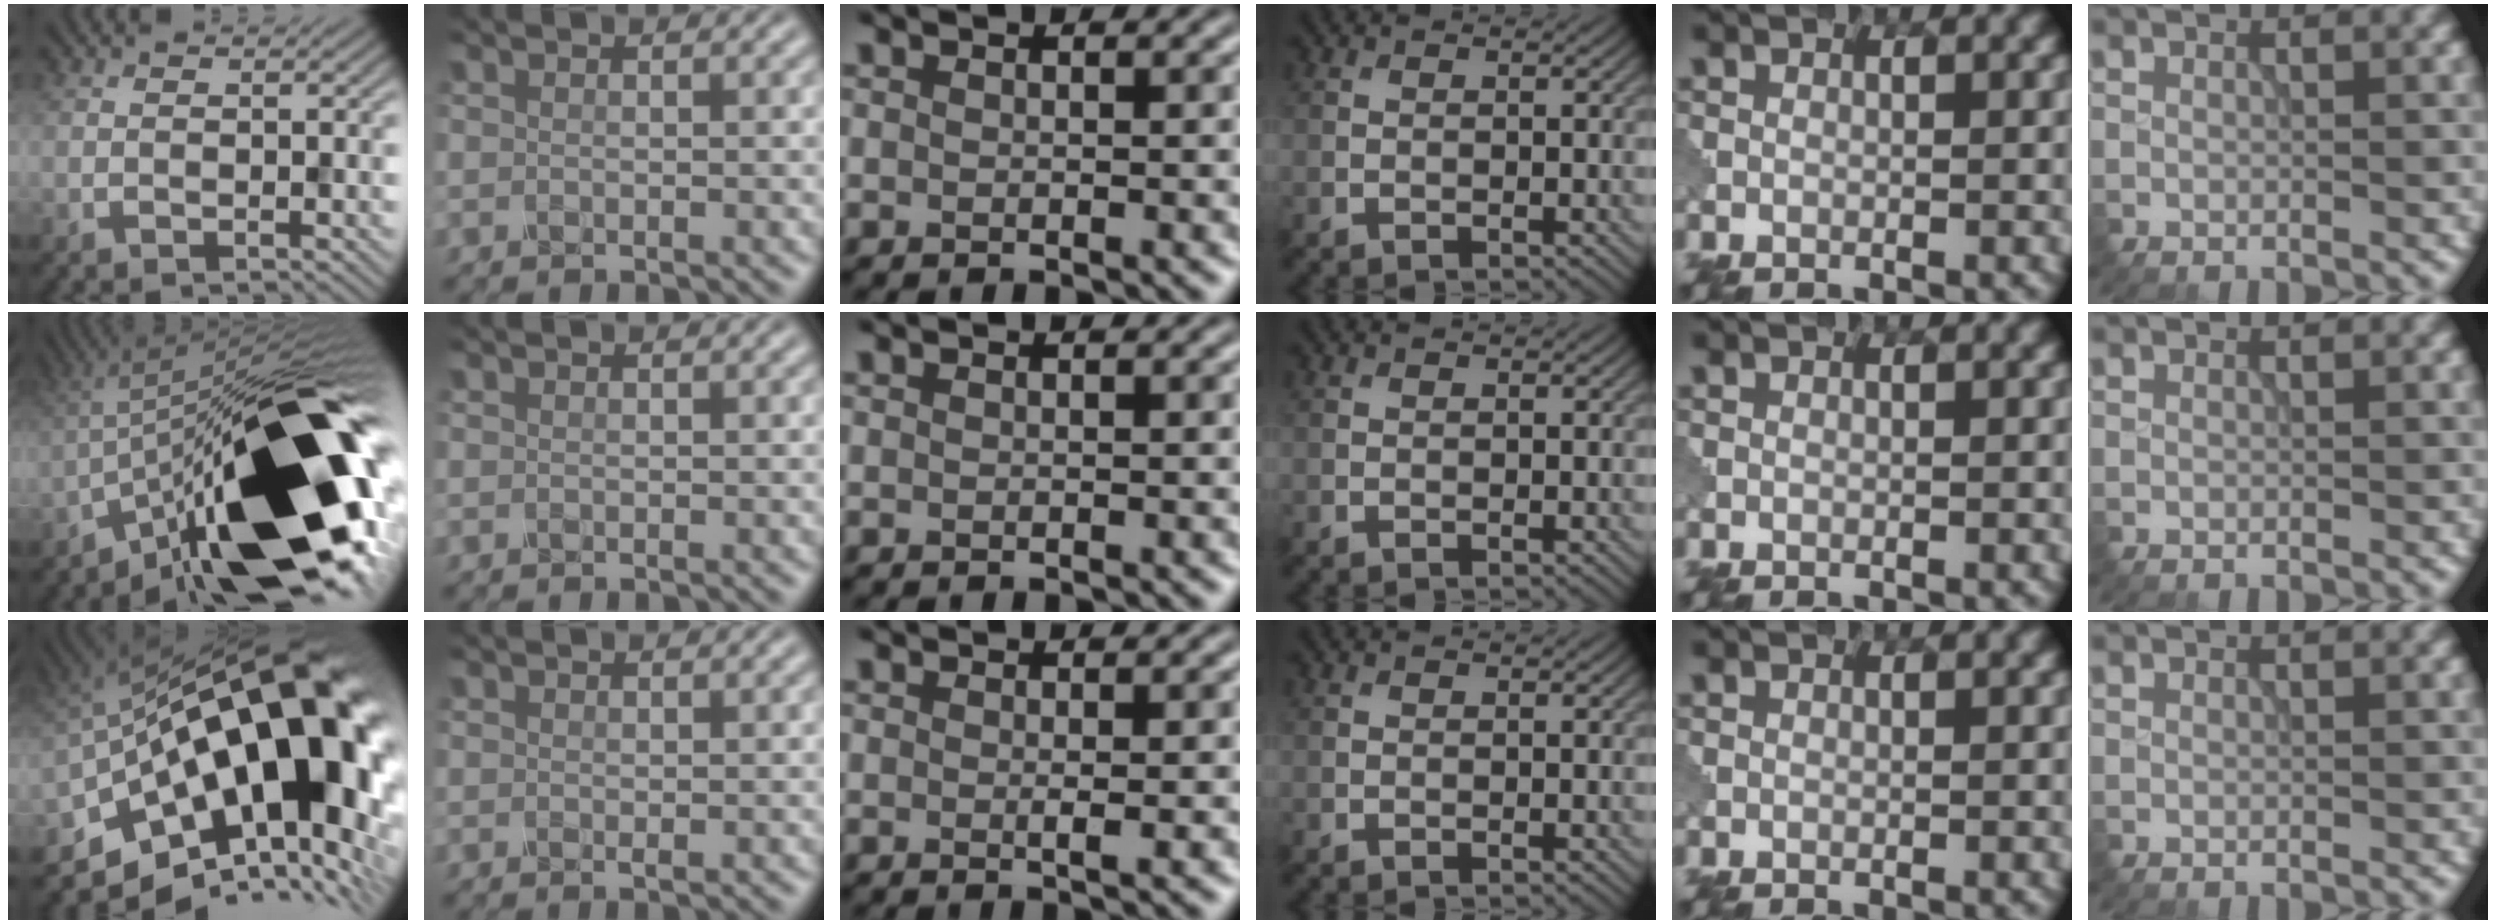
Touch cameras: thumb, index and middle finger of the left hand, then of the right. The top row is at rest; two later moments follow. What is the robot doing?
{"motion": "shake", "object": "salt shaker"}